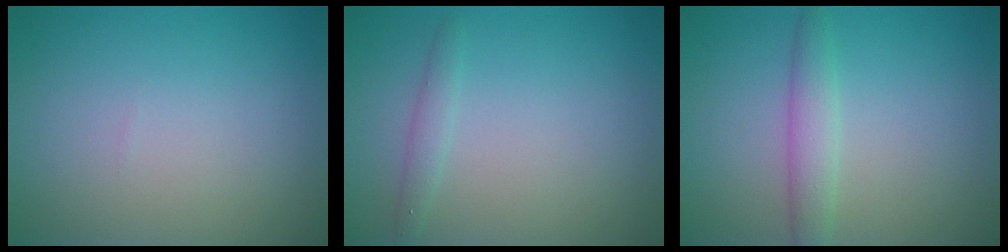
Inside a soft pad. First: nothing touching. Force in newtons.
{"total": 1.3, "press": 1.3, "slide": 0.0}
{"total": 2.4, "press": 2.4, "slide": 0.1}